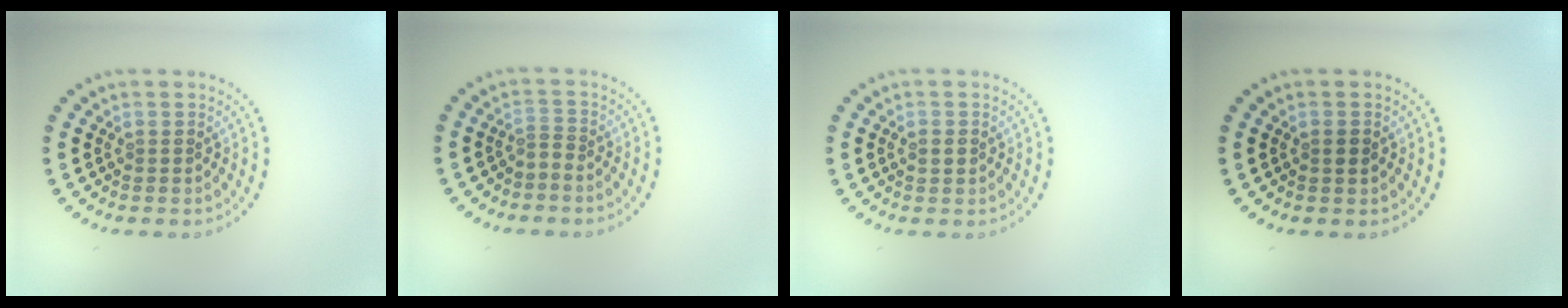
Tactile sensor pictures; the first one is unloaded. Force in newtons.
{"total": 0.9, "press": 0.3, "slide": 0.9}
{"total": 0.8, "press": 0.8, "slide": 0.1}
{"total": 0.9, "press": 0.8, "slide": 0.3}